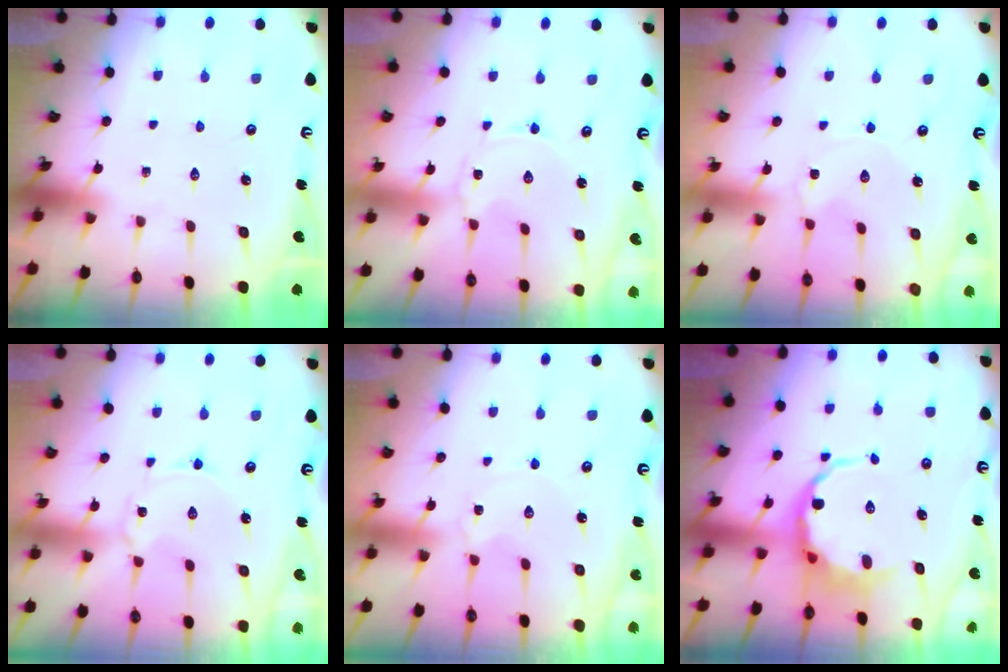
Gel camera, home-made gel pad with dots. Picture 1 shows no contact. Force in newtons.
{"total": 0.0}
{"total": 0.5, "press": 0.5, "slide": 0.2}
{"total": 0.9, "press": 0.9, "slide": 0.2}
{"total": 1.8, "press": 1.8, "slide": 0.2}
{"total": 7.3, "press": 6.8, "slide": 2.6}